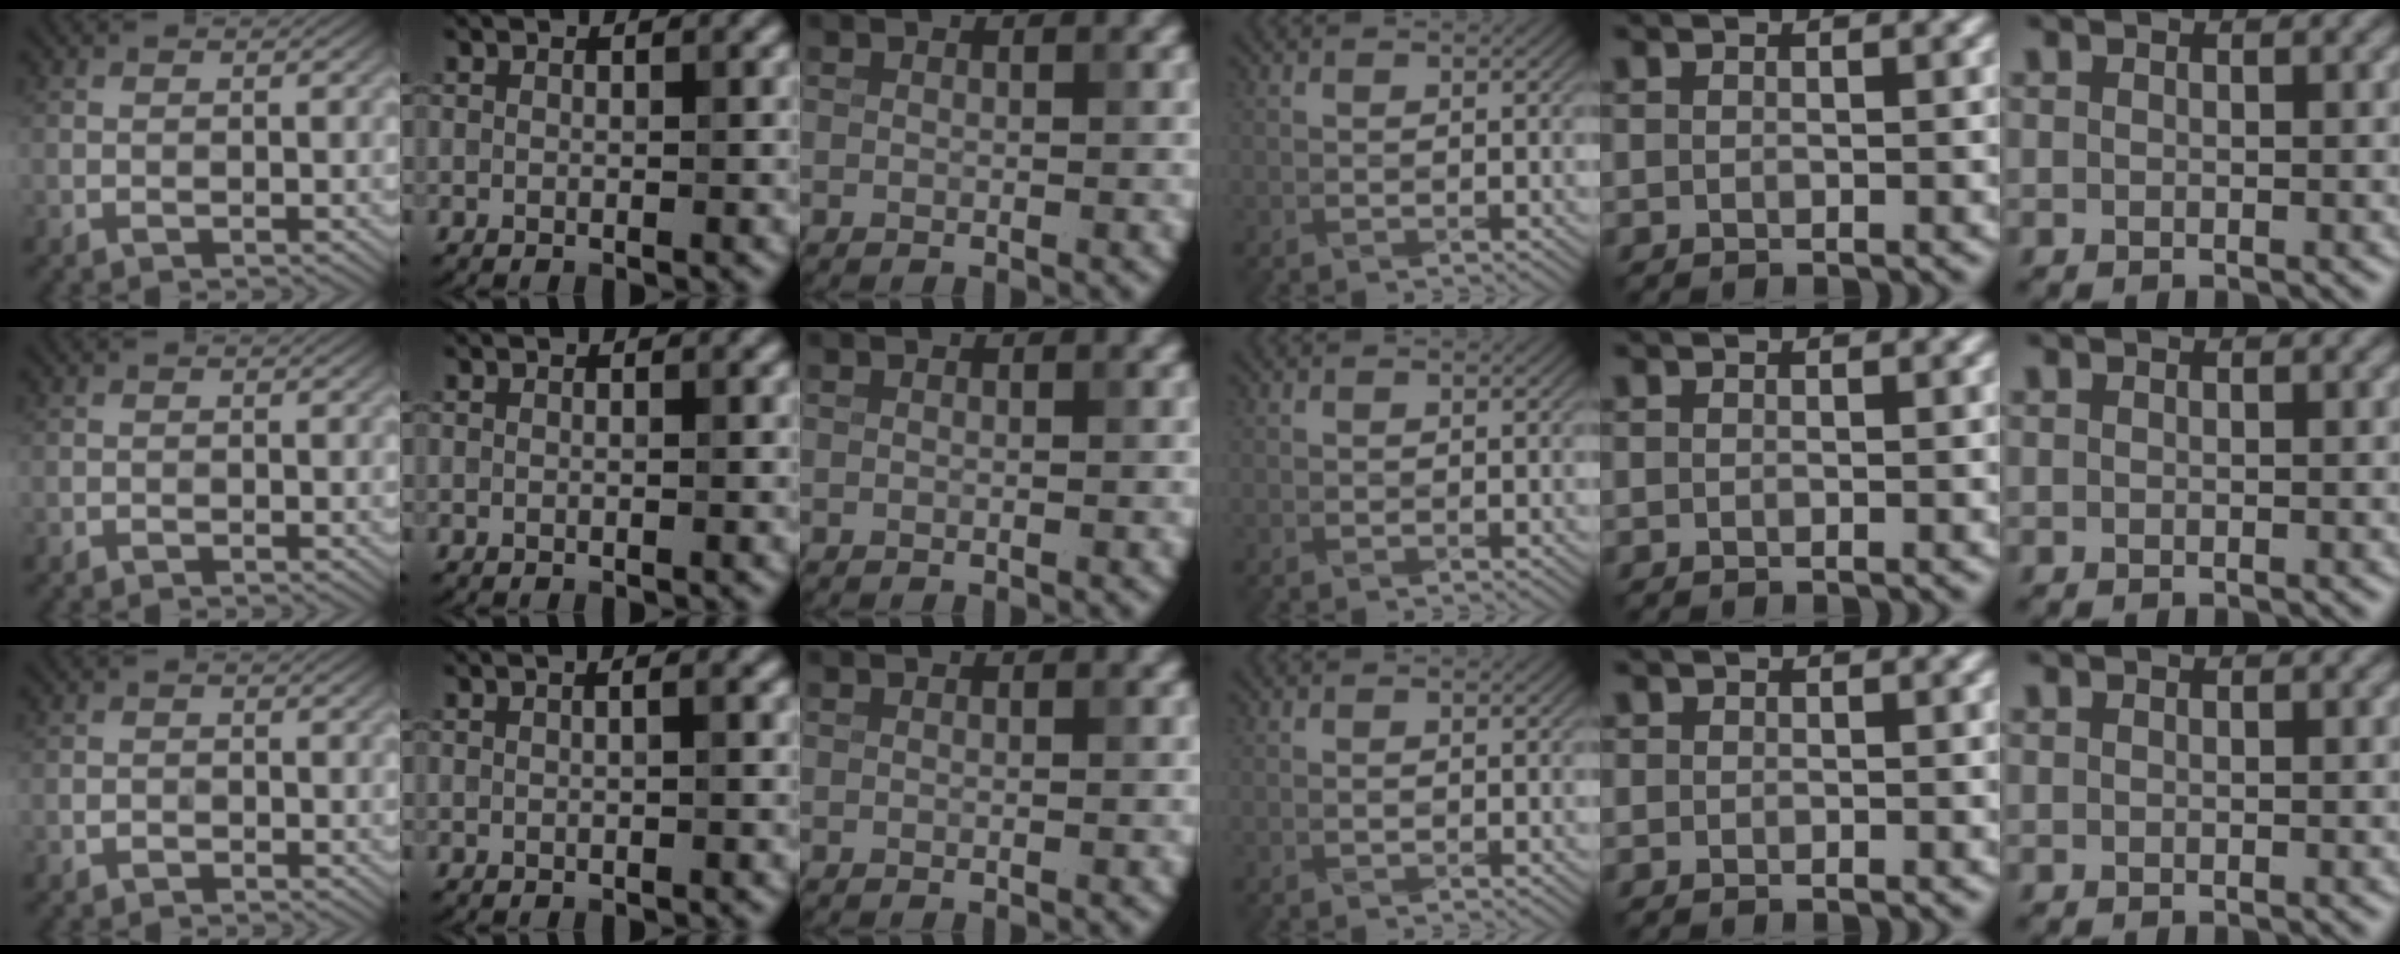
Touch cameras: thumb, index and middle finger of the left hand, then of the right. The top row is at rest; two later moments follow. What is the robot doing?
{"motion": "wrap", "object": "tissue paper"}